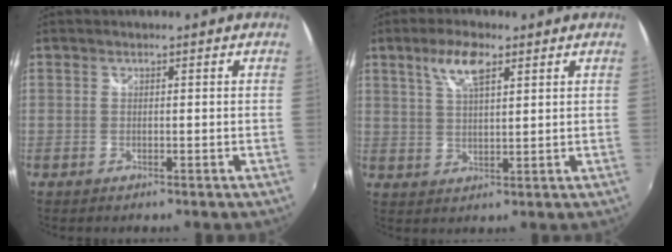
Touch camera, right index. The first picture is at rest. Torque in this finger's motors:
{"motor_torque": [0.24, -0.01, 0.24, 0.09]}